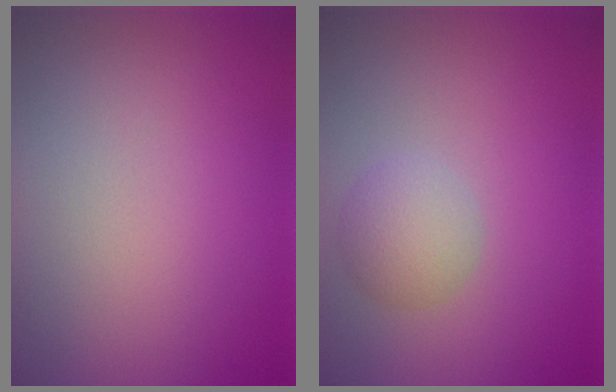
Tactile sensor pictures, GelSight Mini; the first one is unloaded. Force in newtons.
{"total": 2.7, "press": 2.7, "slide": 0.2}